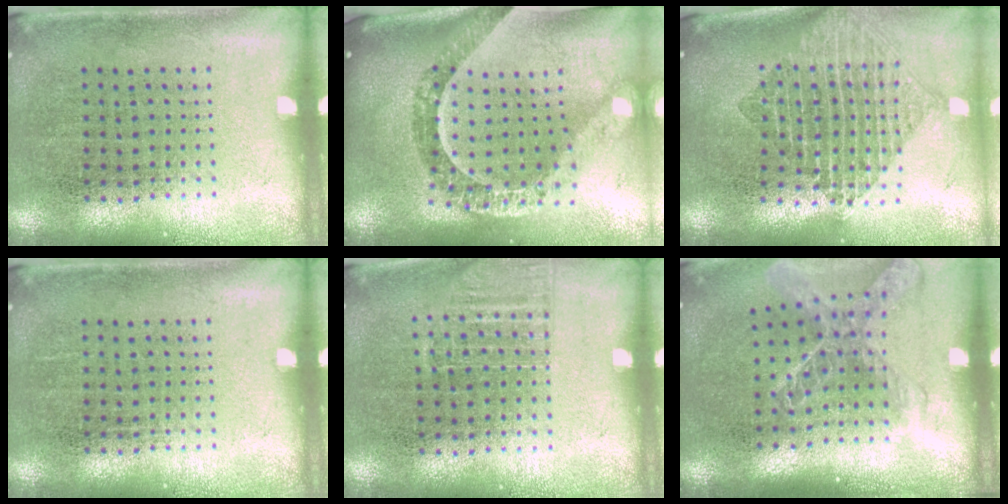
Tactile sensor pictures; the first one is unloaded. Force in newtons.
{"total": 2.0, "press": 1.8, "slide": 0.9}
{"total": 2.2, "press": 1.6, "slide": 1.4}
{"total": 0.0}
{"total": 1.1, "press": 0.9, "slide": 0.5}
{"total": 2.0, "press": 1.5, "slide": 1.3}